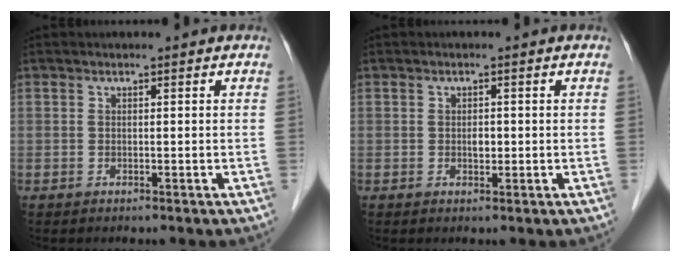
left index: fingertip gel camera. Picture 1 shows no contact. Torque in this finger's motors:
{"motor_torque": [0.07, -0.01, 0.00, 0.00]}